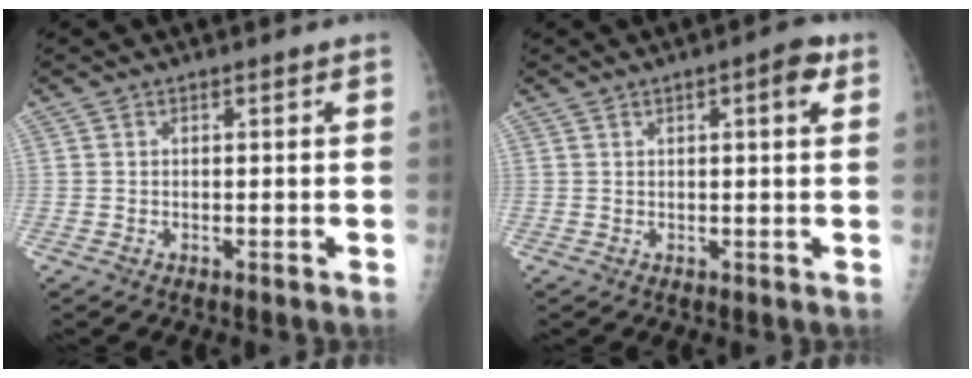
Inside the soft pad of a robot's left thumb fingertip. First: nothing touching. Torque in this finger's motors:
{"motor_torque": [-0.07, 0.30, -0.07, -0.06, 0.00]}